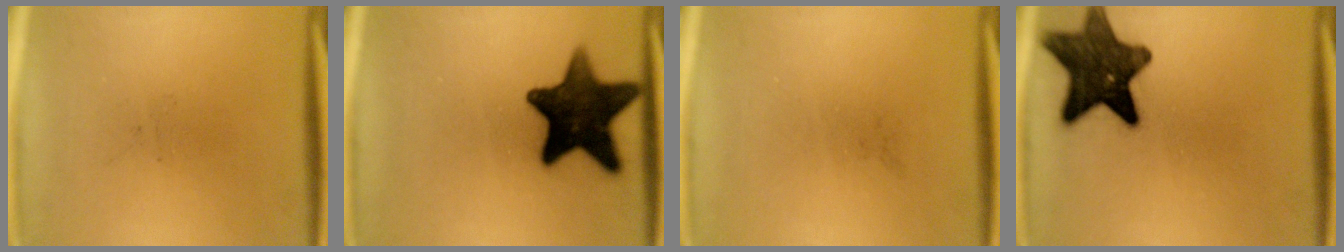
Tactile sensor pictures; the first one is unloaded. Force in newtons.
{"total": 15.5}
{"total": 0.0}
{"total": 13.2}